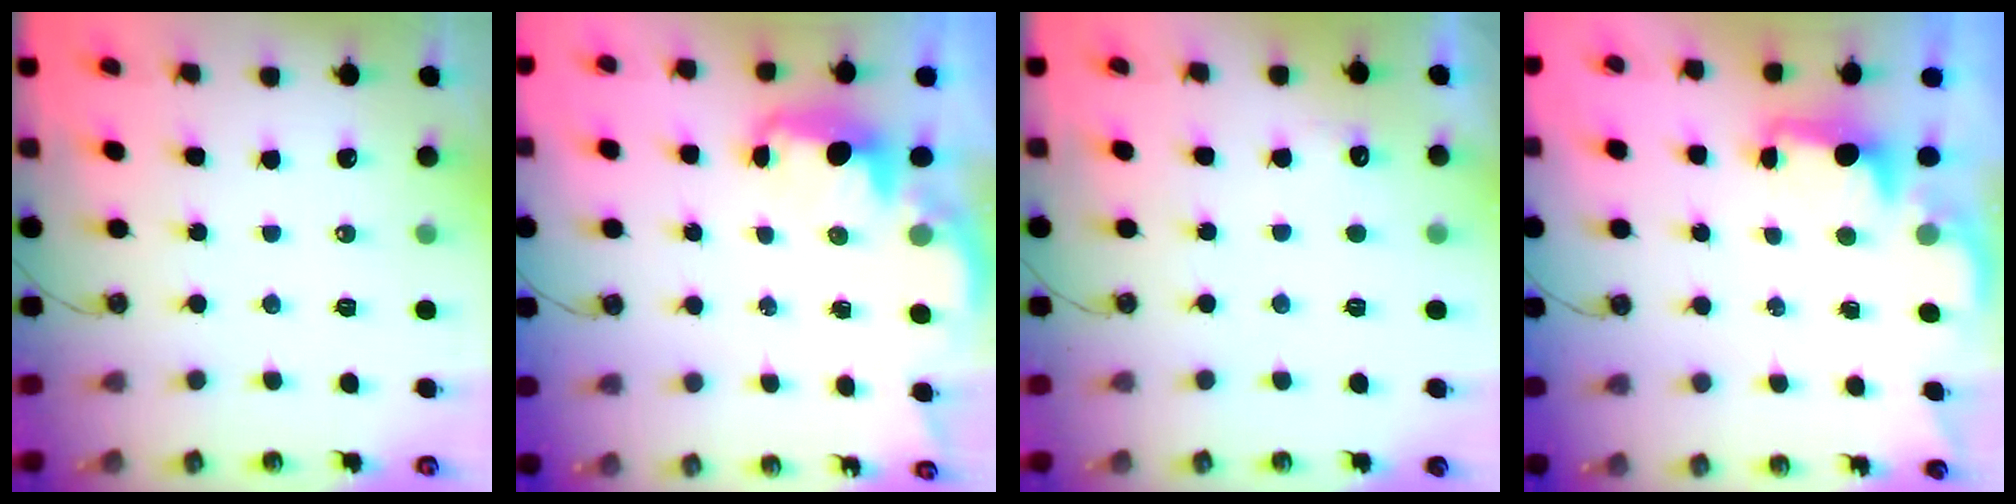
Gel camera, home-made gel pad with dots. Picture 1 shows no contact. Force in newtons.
{"total": 2.6, "press": 2.6, "slide": 0.4}
{"total": 5.5, "press": 5.3, "slide": 1.4}
{"total": 1.8, "press": 1.6, "slide": 0.8}